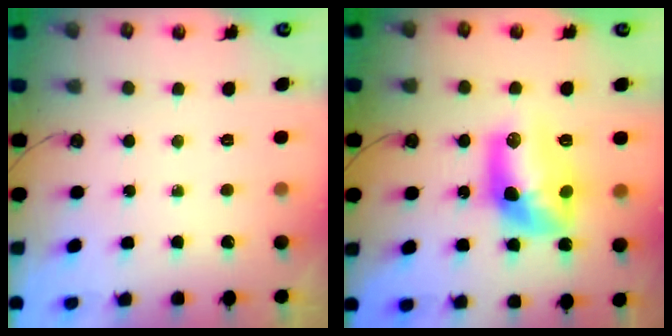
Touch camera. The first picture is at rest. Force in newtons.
{"total": 12.7, "press": 12.6, "slide": 1.0}